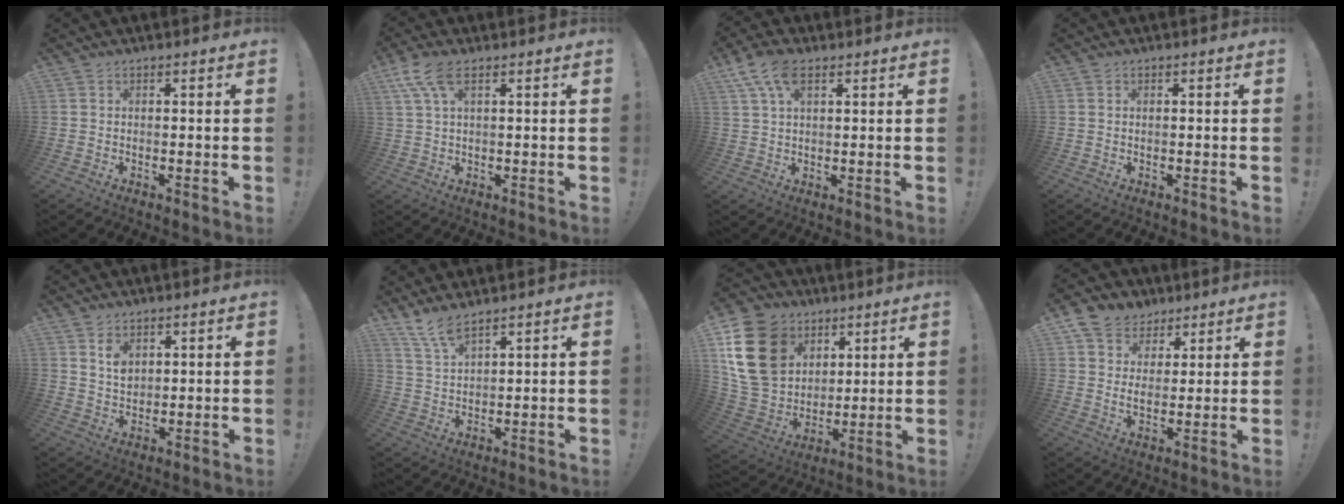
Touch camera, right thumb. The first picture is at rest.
{"total": 7.5, "force": [3.8, 2.6, 5.9], "torque": [-0.115, -0.001, 0.072]}
{"total": 8.8, "force": [4.7, 4.4, 6.1], "torque": [-0.115, -0.004, 0.090]}
{"total": 0.6, "force": [0.6, 0.1, -0.1], "torque": [0.002, 0.001, 0.011]}
{"total": 5.0, "force": [2.9, 3.3, 2.4], "torque": [-0.029, -0.018, 0.051]}
{"total": 6.3, "force": [5.3, 1.2, 3.2], "torque": [-0.076, -0.027, 0.098]}
{"total": 21.6, "force": [8.0, 16.6, 11.2], "torque": [-0.207, -0.033, 0.168]}
{"total": 8.0, "force": [4.2, 6.2, 2.6], "torque": [-0.047, -0.023, 0.086]}